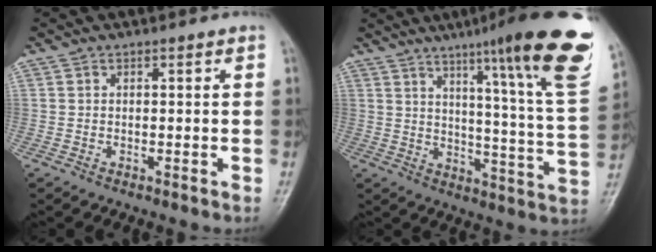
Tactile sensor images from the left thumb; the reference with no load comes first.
{"total": 24.1, "force": [14.3, 1.7, 19.4], "torque": [-0.250, -0.066, 0.192]}